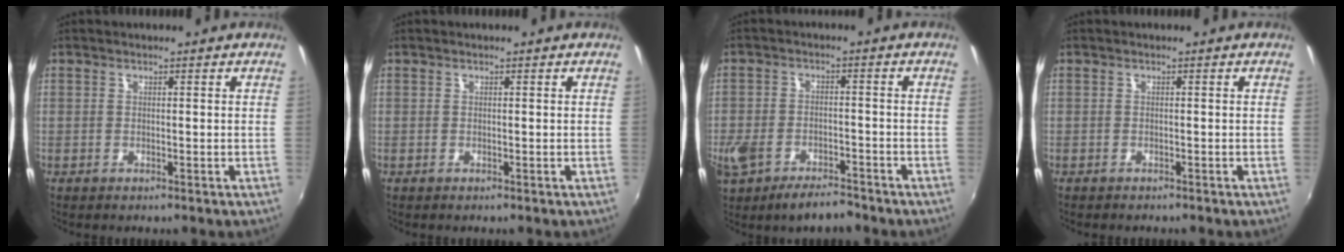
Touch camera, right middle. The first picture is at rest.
{"total": 0.0}
{"total": 9.6, "force": [-6.7, 4.7, 5.1], "torque": [-0.135, -0.020, -0.119]}
{"total": 1.1, "force": [-1.0, 0.4, 0.2], "torque": [-0.009, -0.003, -0.015]}